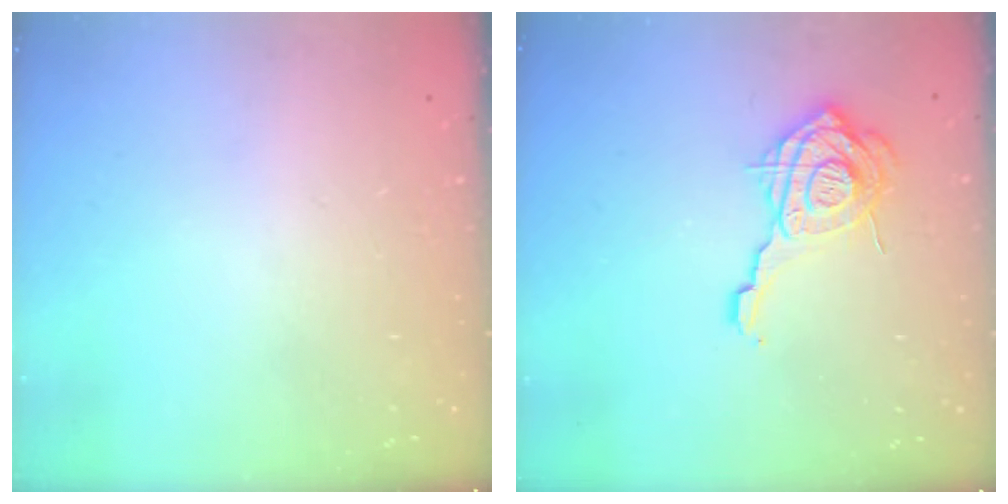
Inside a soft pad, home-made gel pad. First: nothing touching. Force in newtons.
{"total": 15.6, "press": 15.6, "slide": 1.4}